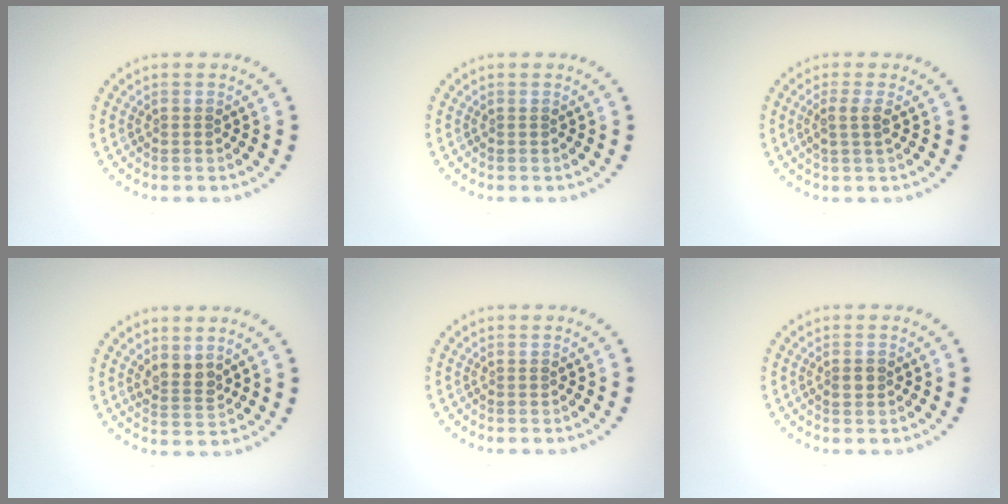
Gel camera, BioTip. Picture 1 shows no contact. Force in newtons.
{"total": 0.0}
{"total": 1.7, "press": 1.4, "slide": 0.9}
{"total": 2.0, "press": 1.6, "slide": 1.2}
{"total": 0.0}
{"total": 1.0, "press": 1.0, "slide": 0.0}